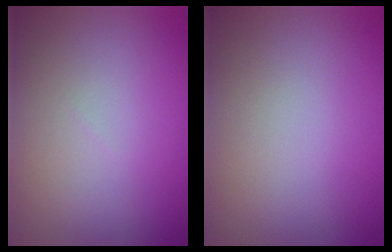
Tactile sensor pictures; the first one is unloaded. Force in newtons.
{"total": 0.0}